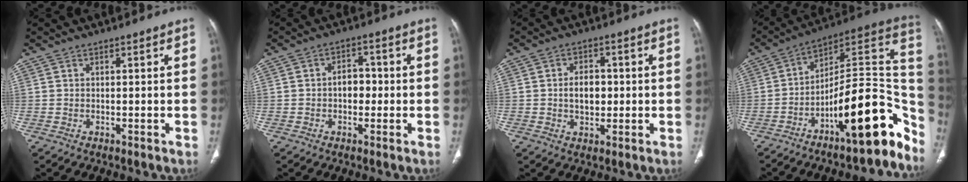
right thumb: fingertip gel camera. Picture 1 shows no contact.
{"total": 4.3, "force": [-0.6, 3.1, 2.9], "torque": [-0.024, 0.016, -0.016]}
{"total": 5.6, "force": [-0.1, 3.9, 4.1], "torque": [-0.046, 0.006, -0.001]}
{"total": 23.0, "force": [-11.3, 7.7, 18.5], "torque": [-0.180, 0.105, -0.165]}